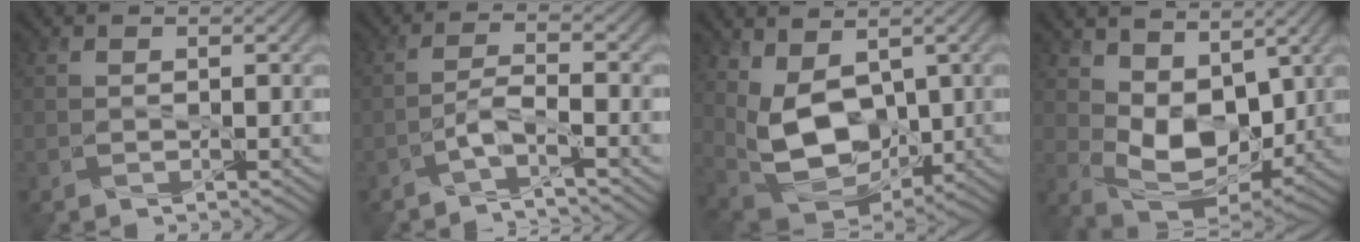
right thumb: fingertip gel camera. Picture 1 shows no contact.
{"total": 2.8, "force": [-2.0, -0.9, 1.7], "torque": [-0.033, 0.013, -0.042]}
{"total": 10.5, "force": [1.8, 6.1, 8.4], "torque": [-0.191, -0.017, 0.042]}
{"total": 9.1, "force": [2.7, 5.4, 6.7], "torque": [-0.145, -0.017, 0.056]}